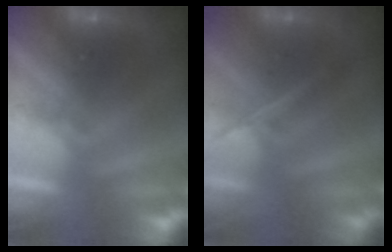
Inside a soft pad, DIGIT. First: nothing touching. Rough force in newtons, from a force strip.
{"total": 2.0}